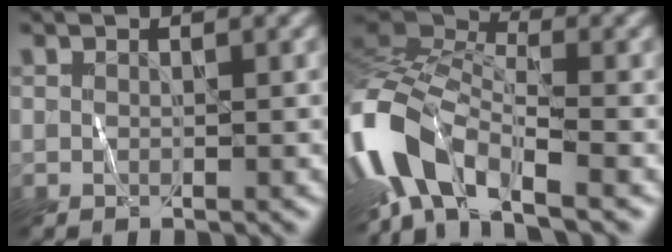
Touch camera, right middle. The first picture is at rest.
{"total": 10.7, "force": [-5.3, 4.4, 8.1], "torque": [-0.156, 0.006, -0.117]}